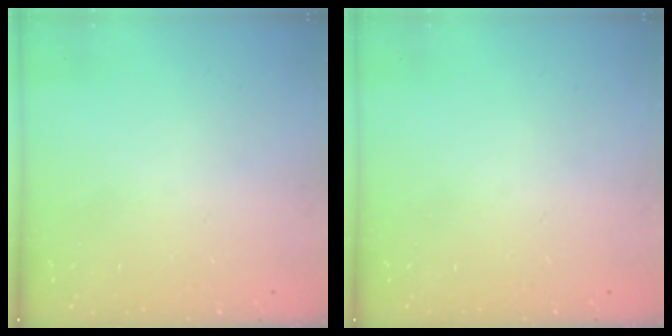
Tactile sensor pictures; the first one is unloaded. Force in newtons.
{"total": 0.0}